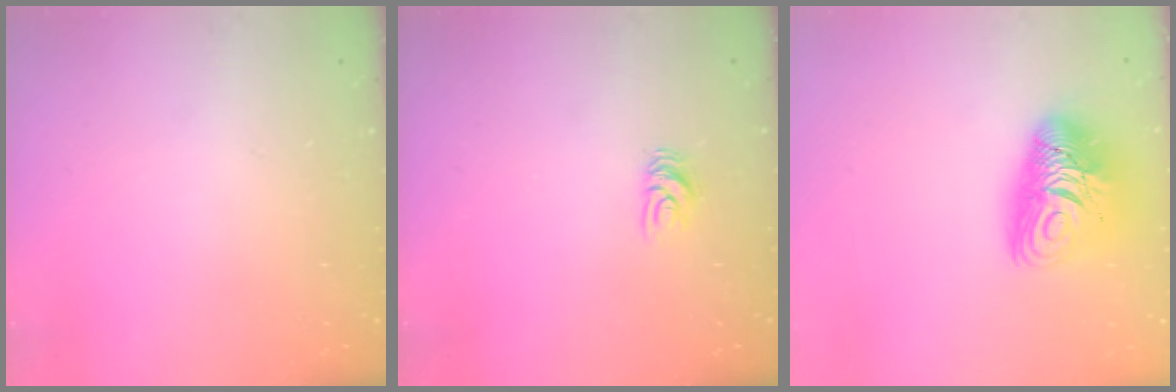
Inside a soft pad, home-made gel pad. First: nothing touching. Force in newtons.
{"total": 4.8, "press": 4.8, "slide": 0.4}
{"total": 12.7, "press": 12.6, "slide": 1.3}